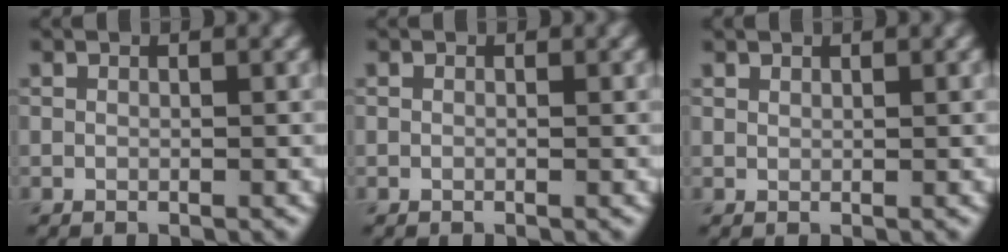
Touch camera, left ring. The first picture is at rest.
{"total": 0.0}
{"total": 0.8, "force": [0.8, 0.2, 0.2], "torque": [-0.004, 0.000, 0.015]}